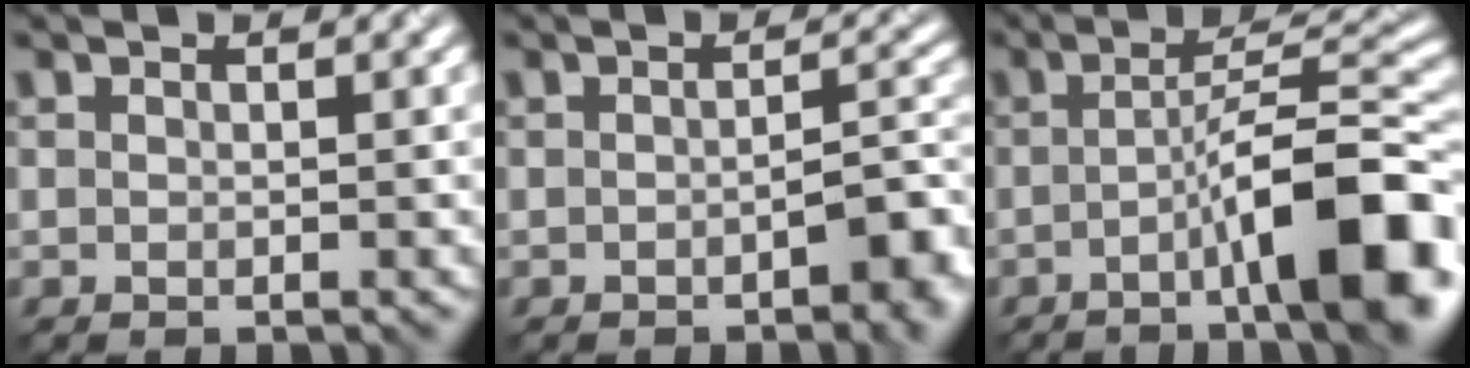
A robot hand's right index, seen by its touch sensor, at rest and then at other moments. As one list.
[{"total": 4.0, "force": [-1.6, 1.1, 3.4], "torque": [-0.045, 0.003, -0.026]}, {"total": 11.4, "force": [-3.7, 2.5, 10.4], "torque": [-0.140, 0.018, -0.060]}]